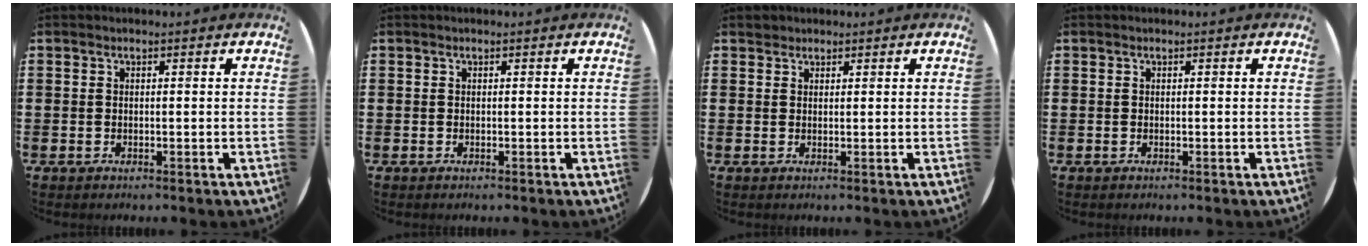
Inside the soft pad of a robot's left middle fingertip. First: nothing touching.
{"total": 0.0}
{"total": 1.0, "force": [0.9, 0.4, -0.1], "torque": [0.009, -0.001, 0.017]}
{"total": 0.0}